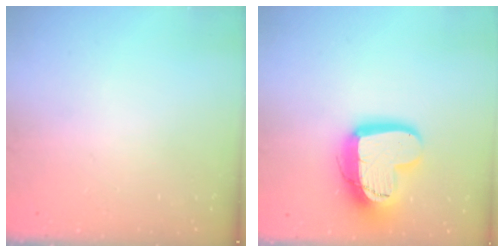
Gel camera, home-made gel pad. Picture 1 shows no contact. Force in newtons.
{"total": 16.8, "press": 16.7, "slide": 1.5}